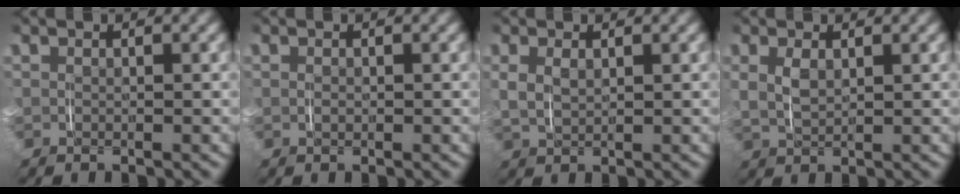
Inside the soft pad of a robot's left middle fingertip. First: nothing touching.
{"total": 0.0}
{"total": 1.4, "force": [0.6, 0.7, 1.1], "torque": [-0.027, -0.003, 0.018]}
{"total": 1.4, "force": [0.5, 0.3, 1.3], "torque": [-0.027, -0.002, 0.017]}